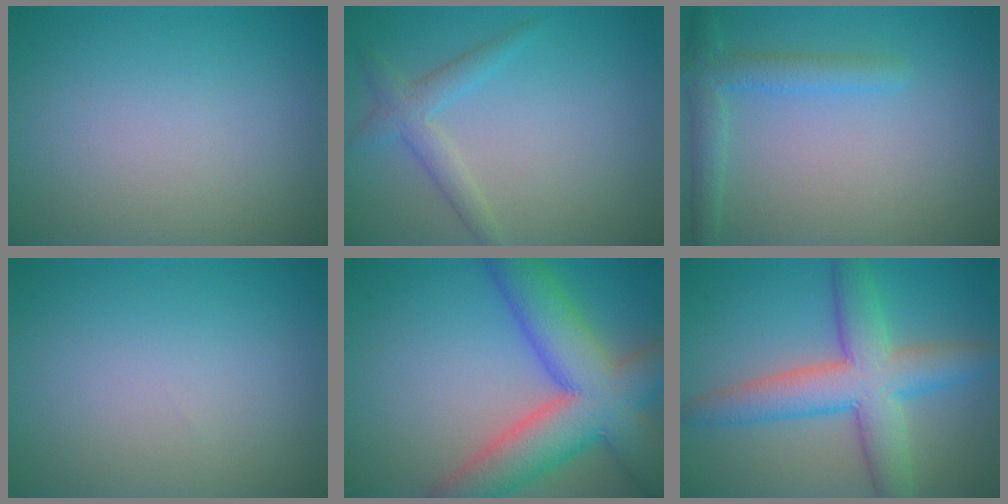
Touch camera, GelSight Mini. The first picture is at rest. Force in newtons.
{"total": 2.4, "press": 2.4, "slide": 0.2}
{"total": 2.8, "press": 2.8, "slide": 0.2}
{"total": 0.0}
{"total": 10.7, "press": 10.7, "slide": 0.5}
{"total": 7.4, "press": 7.3, "slide": 0.4}